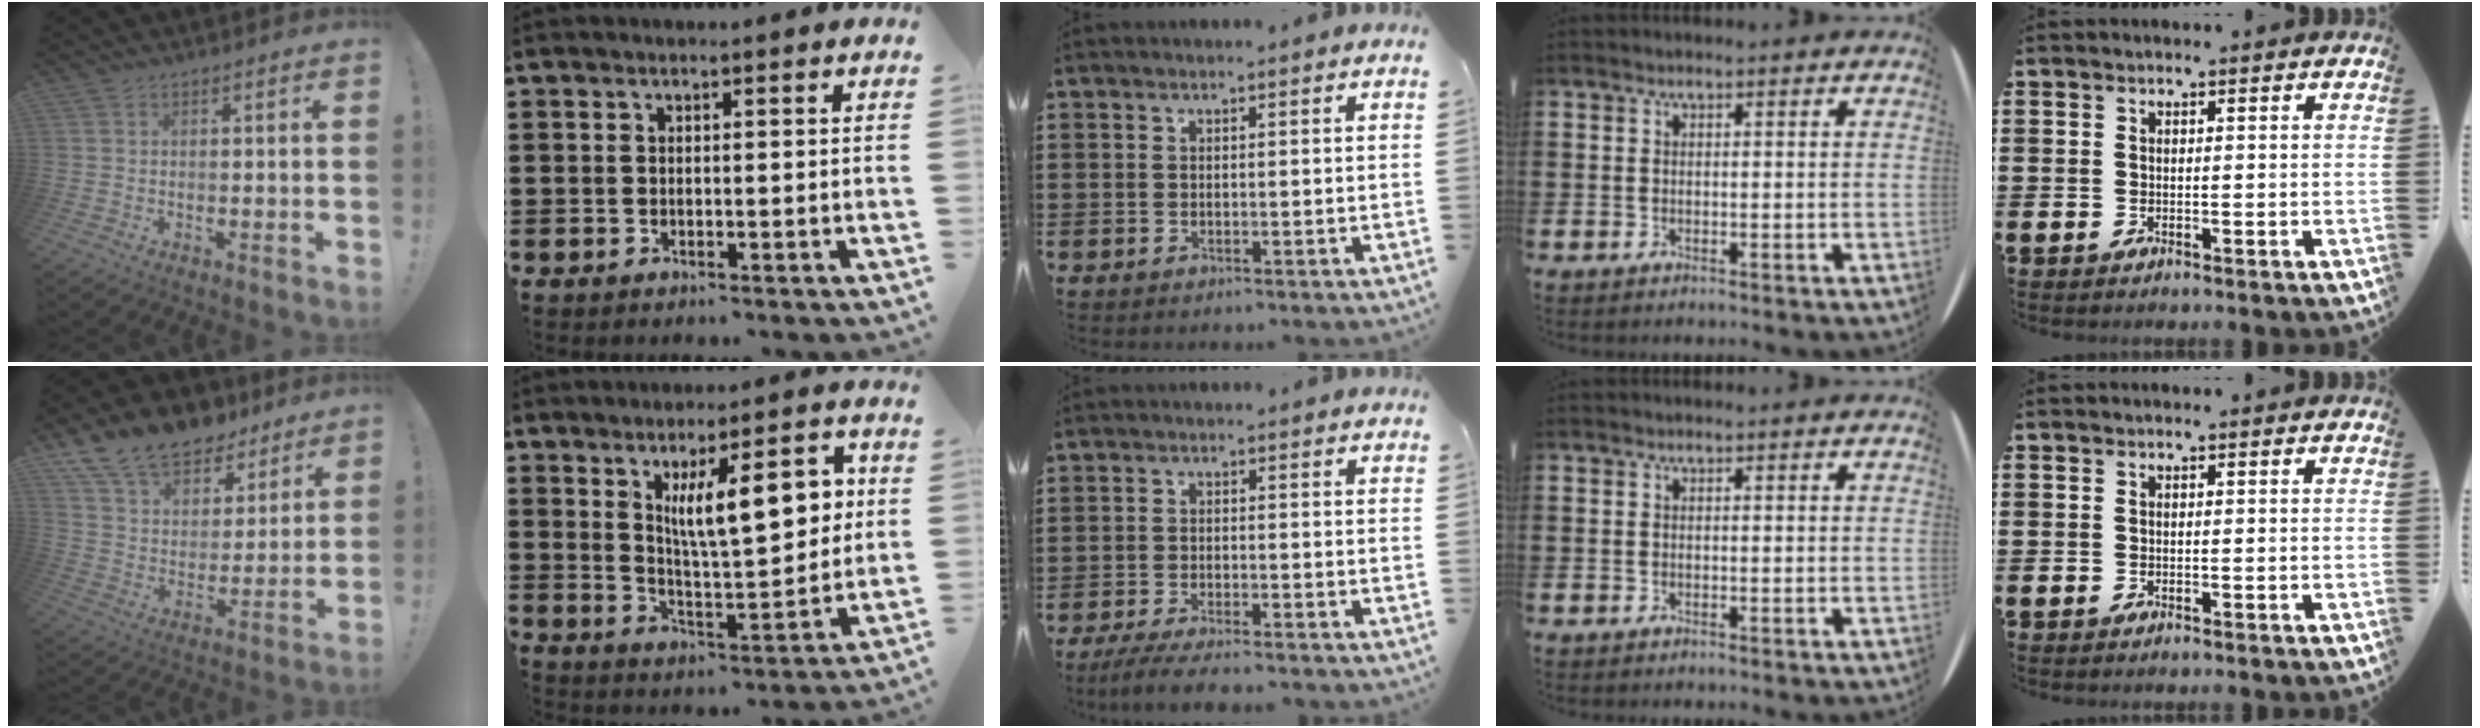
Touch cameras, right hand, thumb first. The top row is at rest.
{"thumb": {"total": 14.7, "force": [11.5, 7.7, 4.9], "torque": [-0.092, -0.081, 0.216]}, "index": {"total": 12.2, "force": [4.0, 3.9, 10.9], "torque": [-0.177, 0.000, 0.064]}, "middle": {"total": 3.6, "force": [-3.3, 0.0, 1.4], "torque": [-0.030, -0.008, -0.064]}}